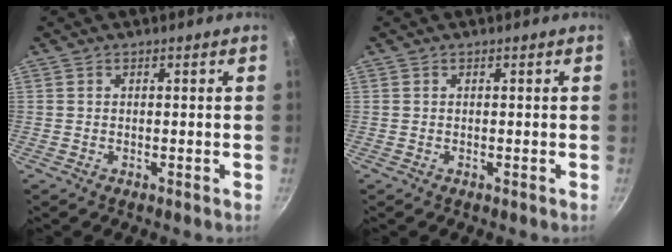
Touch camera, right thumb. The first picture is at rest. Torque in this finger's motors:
{"motor_torque": [-0.05, -0.07, 0.07, -0.02, 0.00]}